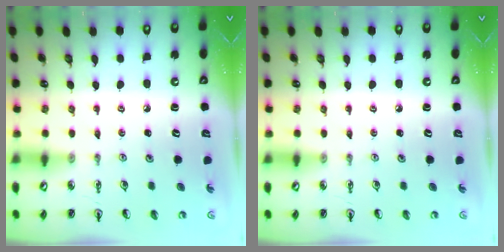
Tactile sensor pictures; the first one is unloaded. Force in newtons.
{"total": 0.0}